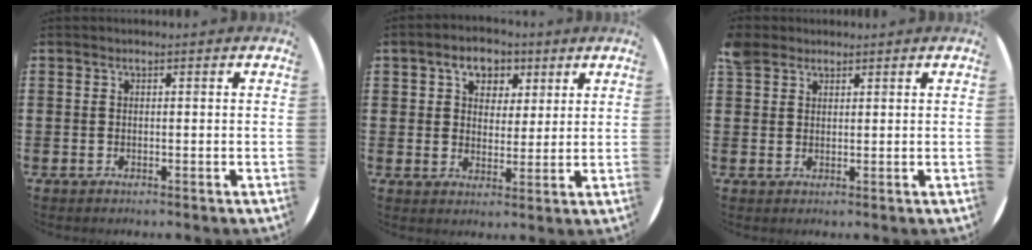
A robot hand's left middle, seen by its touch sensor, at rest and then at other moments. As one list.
[{"total": 5.4, "force": [3.1, 3.8, 2.2], "torque": [-0.037, 0.008, 0.050]}, {"total": 2.6, "force": [2.2, 1.4, 0.5], "torque": [-0.007, 0.003, 0.041]}]